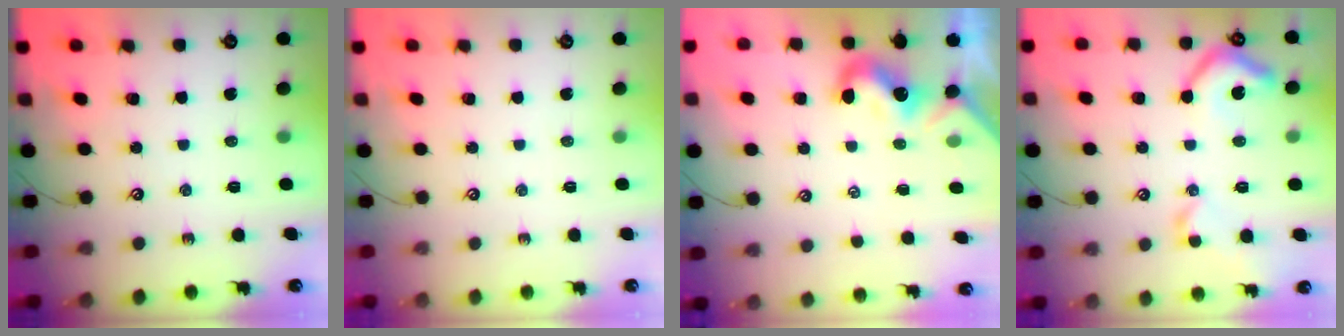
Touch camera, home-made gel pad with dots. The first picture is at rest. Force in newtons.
{"total": 0.0}
{"total": 0.7, "press": 0.4, "slide": 0.6}
{"total": 9.4, "press": 9.3, "slide": 1.2}